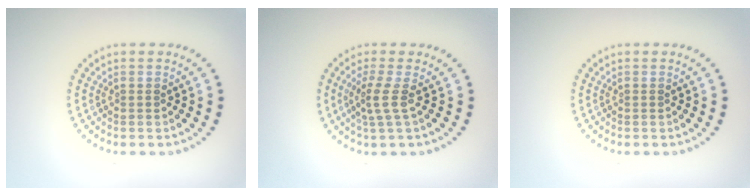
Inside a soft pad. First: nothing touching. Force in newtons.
{"total": 2.1, "press": 1.5, "slide": 1.5}
{"total": 0.0}